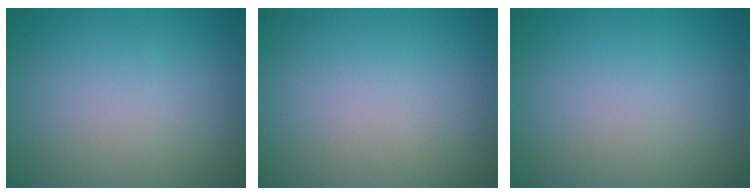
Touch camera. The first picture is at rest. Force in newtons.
{"total": 0.0}
{"total": 0.0}